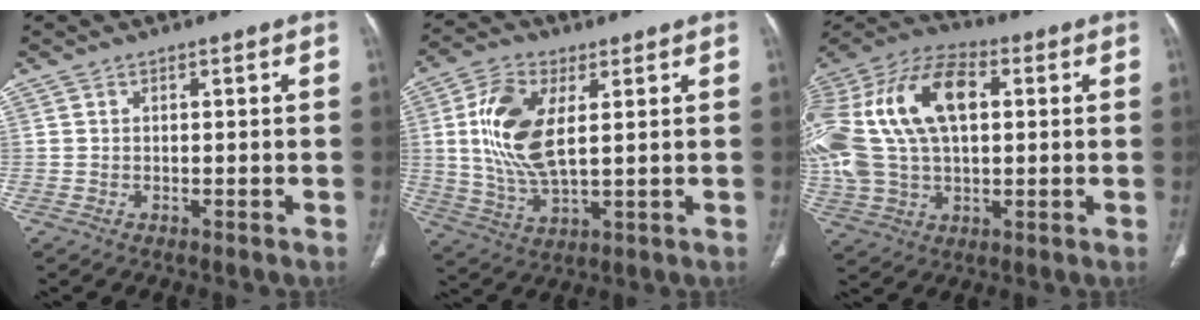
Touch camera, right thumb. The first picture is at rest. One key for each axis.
{"total": 13.3, "fx": 2.7, "fy": 6.2, "fz": 11.4, "tx": -0.236, "ty": -0.010, "tz": 0.058}
{"total": 28.2, "fx": 5.6, "fy": 16.5, "fz": 22.2, "tx": -0.492, "ty": 0.037, "tz": 0.105}